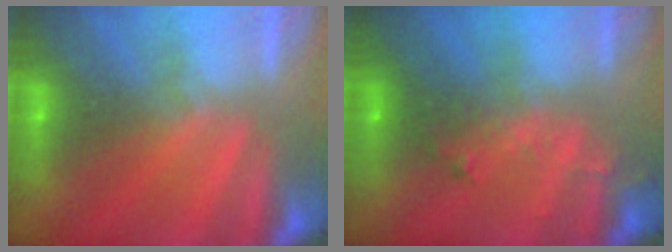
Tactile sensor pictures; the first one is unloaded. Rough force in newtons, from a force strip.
{"total": 2.8}